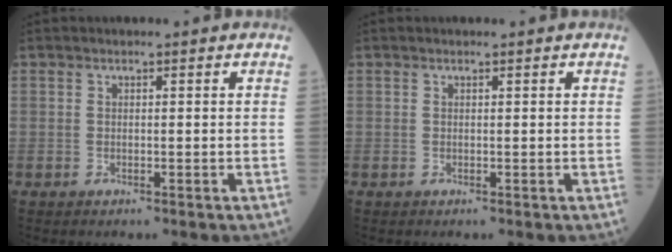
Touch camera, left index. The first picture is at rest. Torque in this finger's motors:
{"motor_torque": [-0.01, 0.06, -0.01, -0.01]}